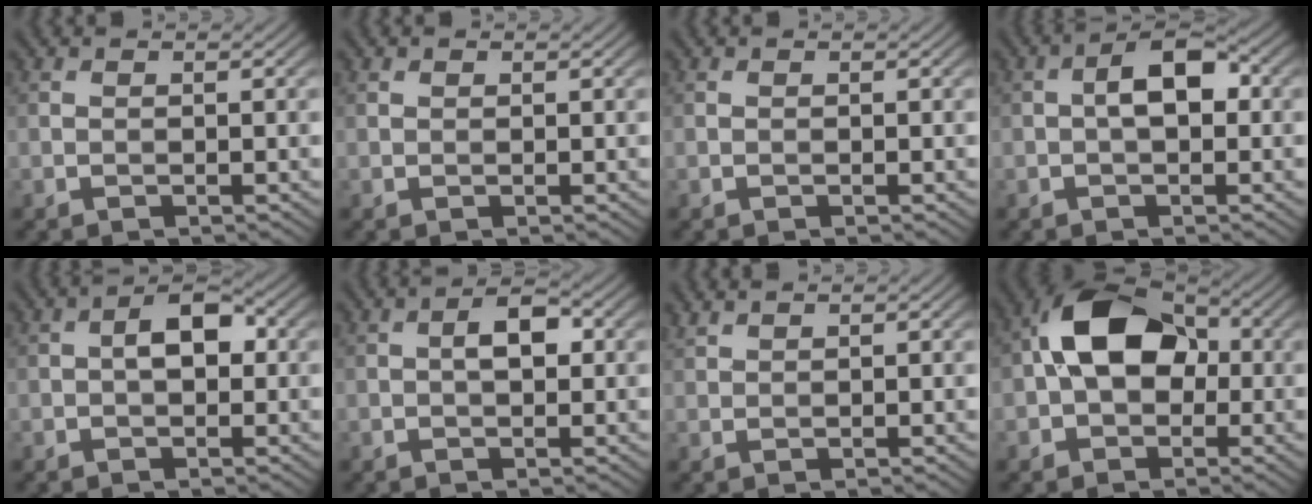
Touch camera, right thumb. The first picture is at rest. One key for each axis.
{"total": 0.6, "fx": 0.4, "fy": 0.4, "fz": 0.2, "tx": -0.002, "ty": -0.001, "tz": 0.009}
{"total": 0.0}
{"total": 4.8, "fx": 0.1, "fy": 2.5, "fz": 4.1, "tx": -0.065, "ty": 0.008, "tz": -0.005}
{"total": 4.3, "fx": 0.2, "fy": 2.4, "fz": 3.5, "tx": -0.055, "ty": 0.006, "tz": -0.004}
{"total": 3.4, "fx": 0.3, "fy": 1.7, "fz": 2.9, "tx": -0.046, "ty": 0.006, "tz": 0.000}
{"total": 1.3, "fx": 1.2, "fy": 0.3, "fz": 0.4, "tx": -0.015, "ty": 0.005, "tz": 0.032}
{"total": 11.6, "fx": 0.5, "fy": 8.0, "fz": 8.4, "tx": -0.146, "ty": 0.026, "tz": -0.009}